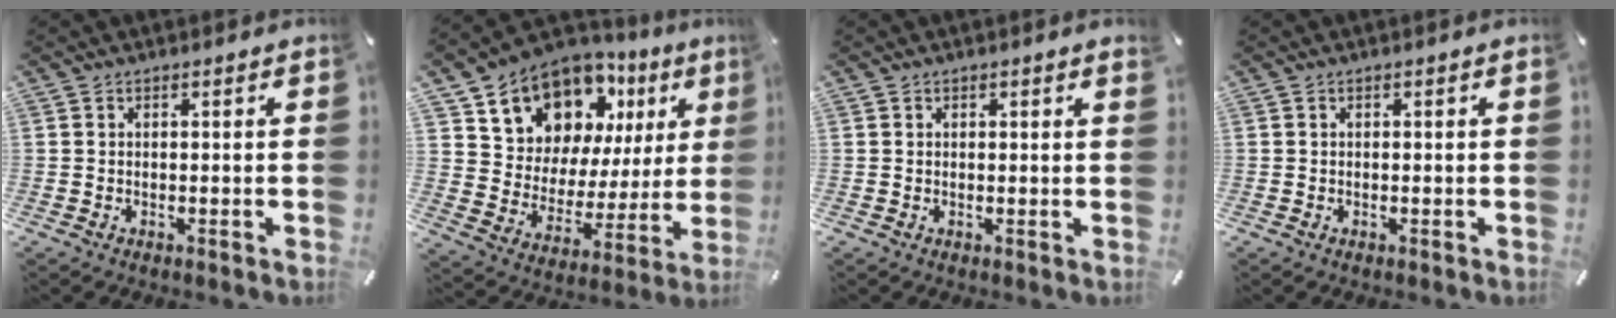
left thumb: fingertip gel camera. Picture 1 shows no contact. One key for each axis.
{"total": 13.6, "fx": 10.2, "fy": 8.5, "fz": 3.0, "tx": -0.059, "ty": -0.092, "tz": 0.183}
{"total": 0.0}
{"total": 0.0}